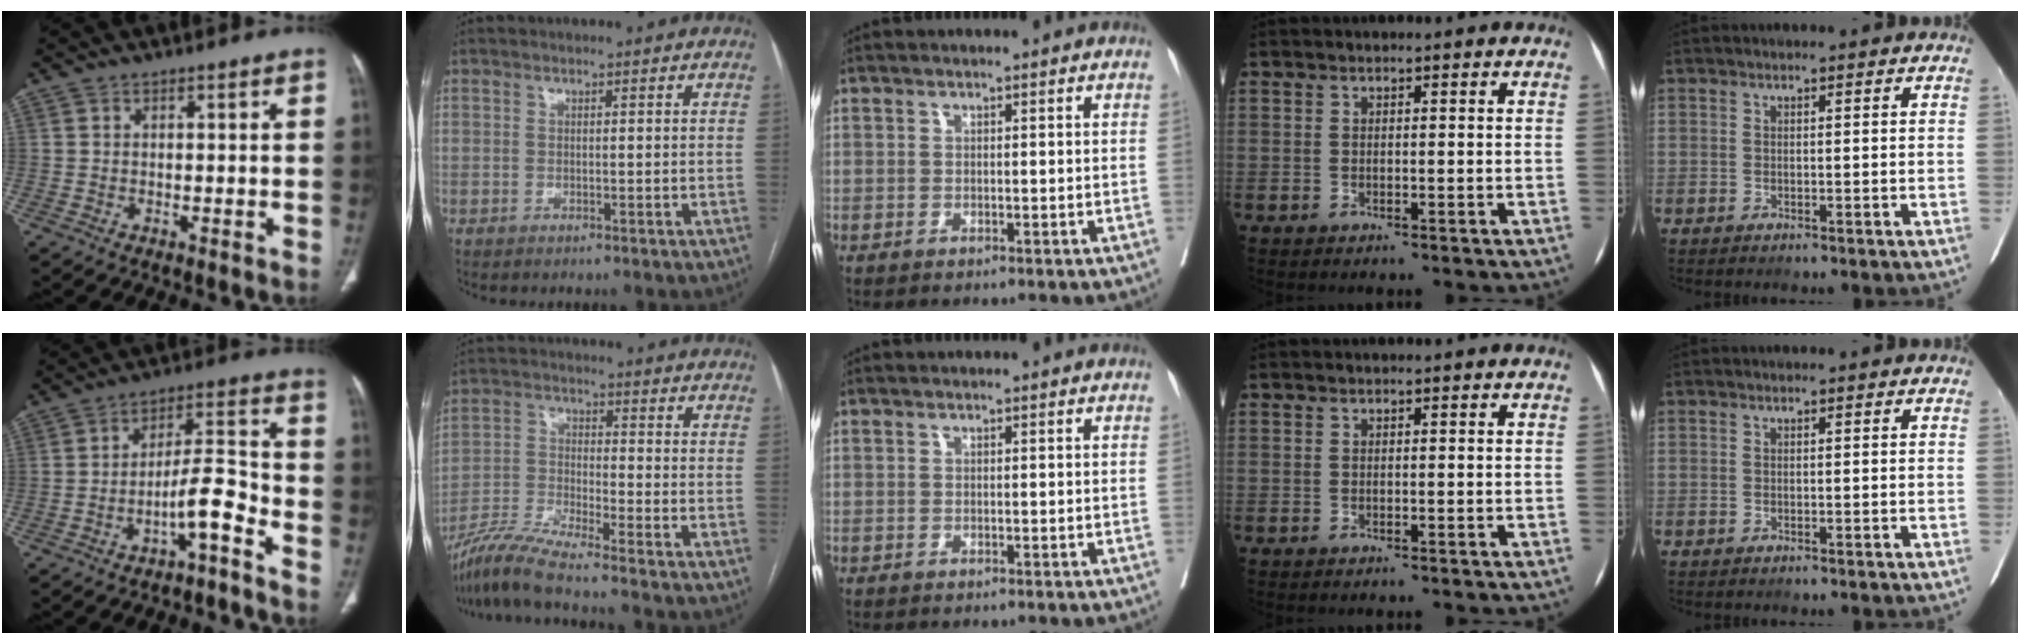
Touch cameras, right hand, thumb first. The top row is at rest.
{"thumb": {"total": 8.1, "force": [-4.7, 1.6, 6.4], "torque": [-0.108, 0.063, -0.078]}, "index": {"total": 8.9, "force": [-7.9, -1.6, 3.8], "torque": [-0.083, -0.023, -0.154]}}